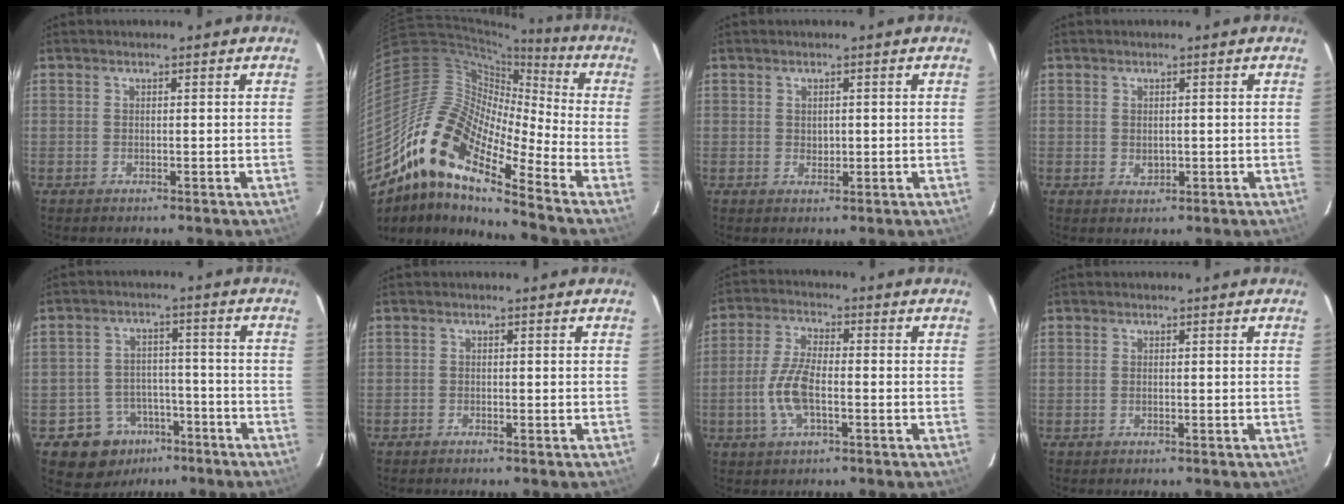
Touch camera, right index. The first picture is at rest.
{"total": 17.8, "force": [-11.7, 4.4, 12.6], "torque": [-0.202, -0.010, -0.245]}
{"total": 1.4, "force": [0.2, 1.2, 0.6], "torque": [-0.008, 0.000, 0.006]}
{"total": 1.7, "force": [-0.1, 1.4, 0.9], "torque": [-0.014, 0.000, 0.002]}
{"total": 9.3, "force": [-5.8, 7.1, 1.5], "torque": [-0.039, 0.029, -0.073]}
{"total": 0.7, "force": [-0.6, 0.3, 0.0], "torque": [-0.004, 0.001, -0.014]}
{"total": 7.8, "force": [-2.2, 2.9, 6.9], "torque": [-0.152, 0.002, -0.044]}
{"total": 0.0}